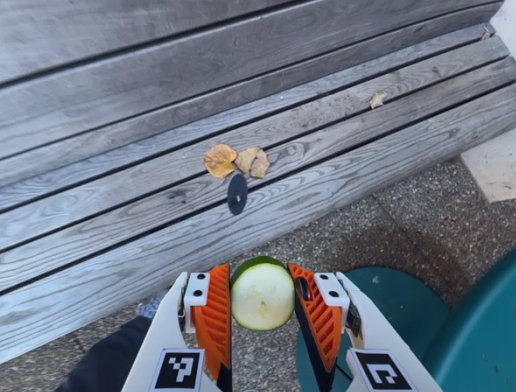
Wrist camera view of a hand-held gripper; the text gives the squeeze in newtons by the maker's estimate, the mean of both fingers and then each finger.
{"total": 9.2, "left": 9.5, "right": 9.0}